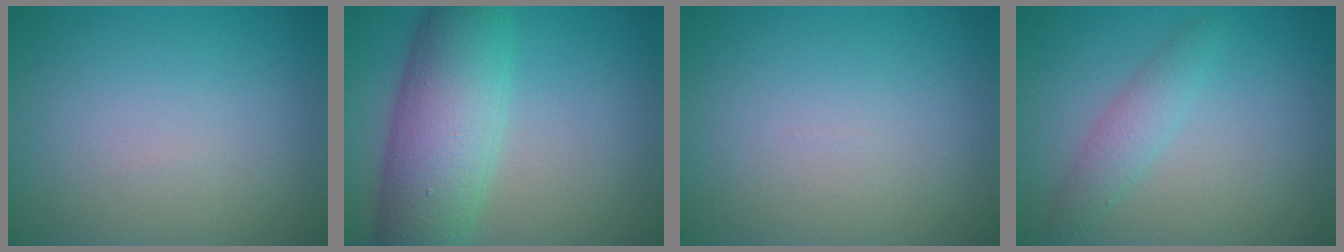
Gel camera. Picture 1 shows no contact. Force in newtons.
{"total": 8.9, "press": 8.9, "slide": 0.3}
{"total": 0.0}
{"total": 2.1, "press": 2.1, "slide": 0.1}